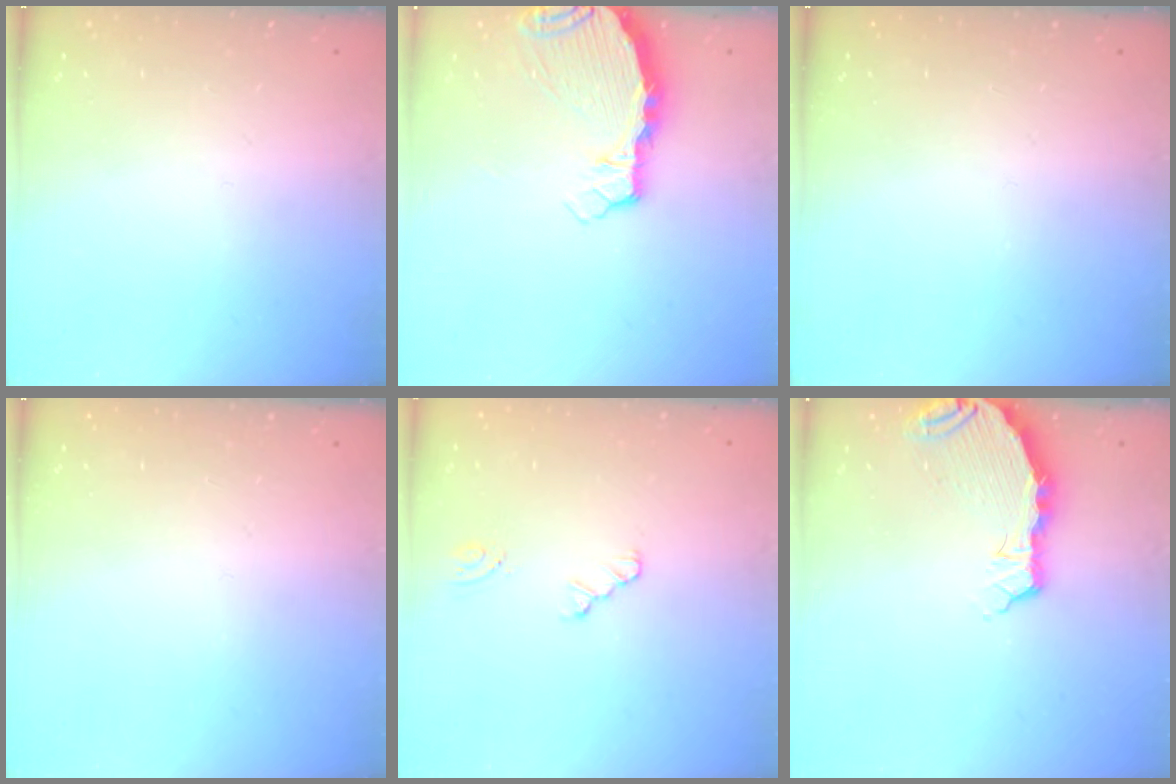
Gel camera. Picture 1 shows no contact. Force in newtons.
{"total": 4.8, "press": 4.8, "slide": 0.4}
{"total": 0.0}
{"total": 0.0}
{"total": 1.9, "press": 1.9, "slide": 0.3}
{"total": 8.8, "press": 7.7, "slide": 4.1}